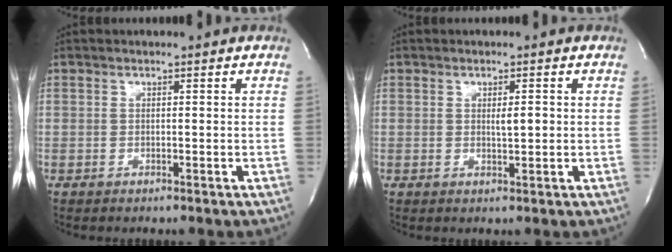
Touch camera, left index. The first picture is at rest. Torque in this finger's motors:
{"motor_torque": [0.05, 0.00, 0.02, 0.01]}